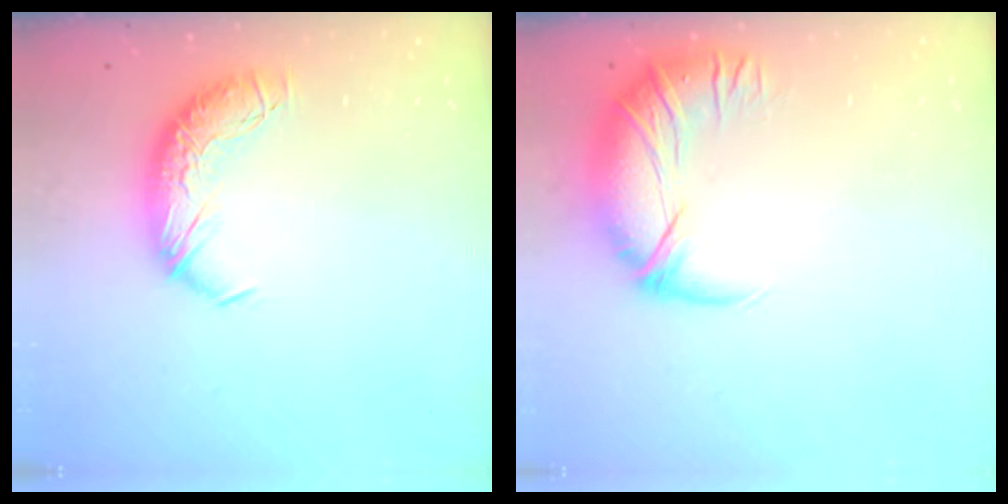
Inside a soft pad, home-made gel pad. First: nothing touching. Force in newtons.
{"total": 2.9, "press": 0.1, "slide": 2.9}